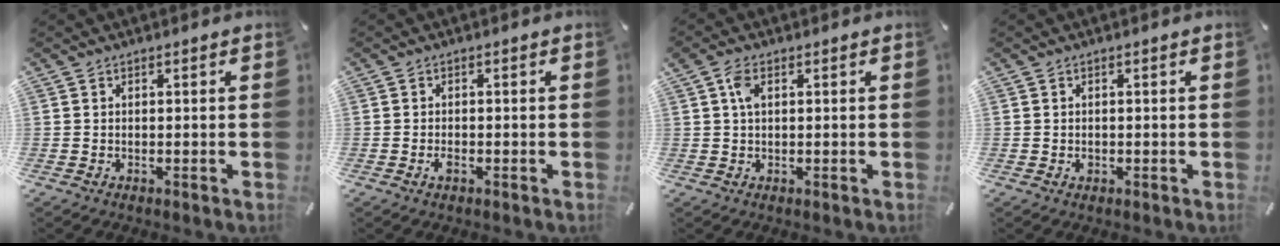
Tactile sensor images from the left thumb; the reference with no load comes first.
{"total": 1.5, "force": [-0.8, 0.6, 1.1], "torque": [-0.027, -0.002, -0.017]}
{"total": 3.5, "force": [1.1, 1.8, 2.8], "torque": [-0.068, 0.005, 0.016]}
{"total": 0.8, "force": [-0.2, 0.7, 0.5], "torque": [-0.009, 0.002, -0.005]}